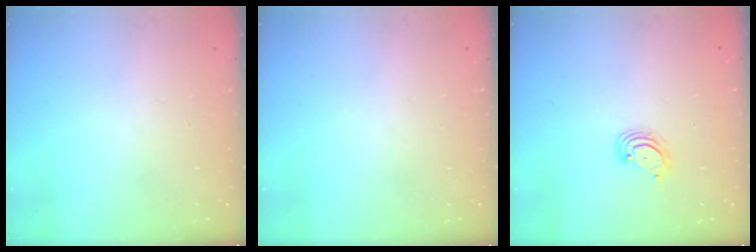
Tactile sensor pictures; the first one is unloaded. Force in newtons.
{"total": 0.0}
{"total": 2.9, "press": 2.9, "slide": 0.4}